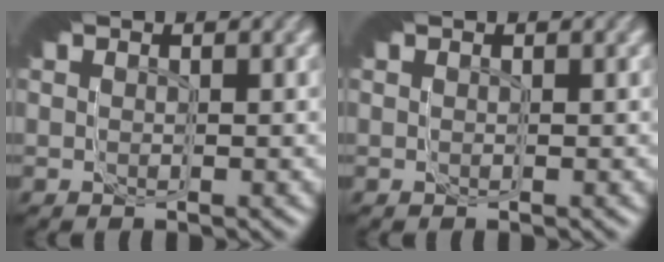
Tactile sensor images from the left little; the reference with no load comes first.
{"total": 0.0}